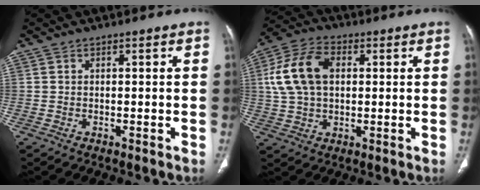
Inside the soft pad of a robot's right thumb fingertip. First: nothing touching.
{"total": 13.0, "force": [2.3, 8.5, 9.6], "torque": [-0.186, 0.020, 0.039]}